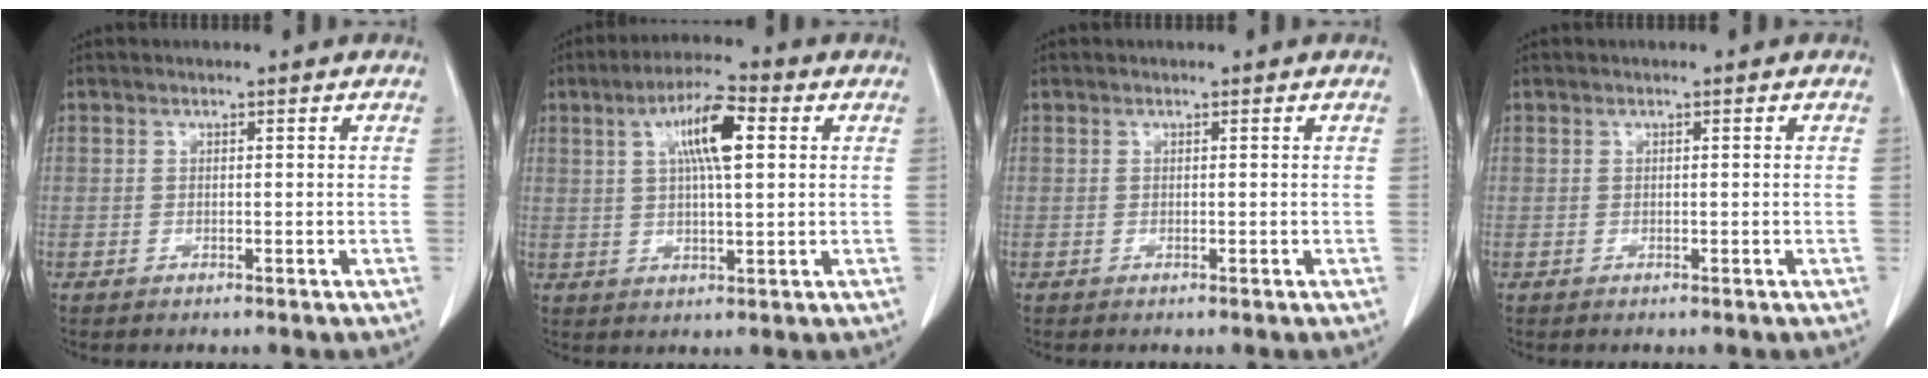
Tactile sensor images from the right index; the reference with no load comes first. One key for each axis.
{"total": 8.8, "fx": 2.7, "fy": 1.7, "fz": 8.2, "tx": -0.147, "ty": 0.016, "tz": 0.045}
{"total": 0.0}
{"total": 0.0}